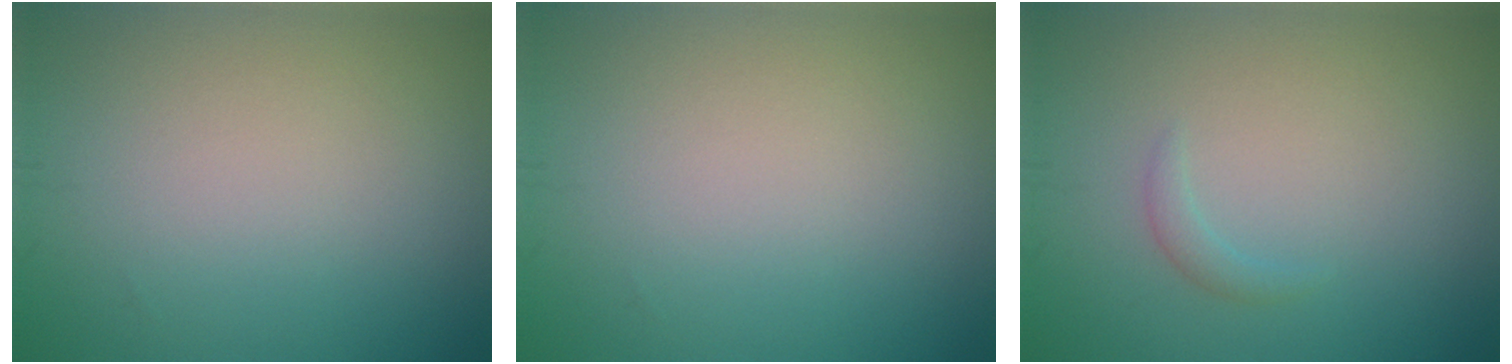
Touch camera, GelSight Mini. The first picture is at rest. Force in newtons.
{"total": 0.0}
{"total": 0.9, "press": 0.9, "slide": 0.1}